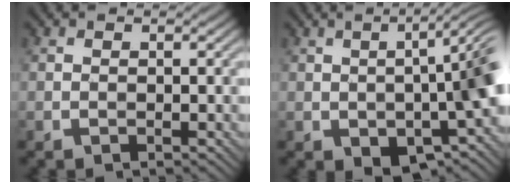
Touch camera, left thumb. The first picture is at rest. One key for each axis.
{"total": 11.7, "fx": -2.9, "fy": 4.6, "fz": 10.3, "tx": -0.136, "ty": -0.008, "tz": -0.038}